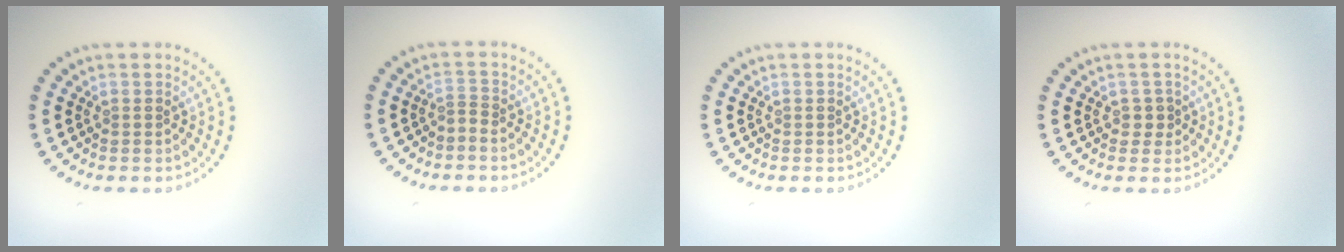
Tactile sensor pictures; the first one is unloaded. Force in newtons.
{"total": 0.6, "press": 0.1, "slide": 0.6}
{"total": 0.0}
{"total": 1.1, "press": 0.9, "slide": 0.6}